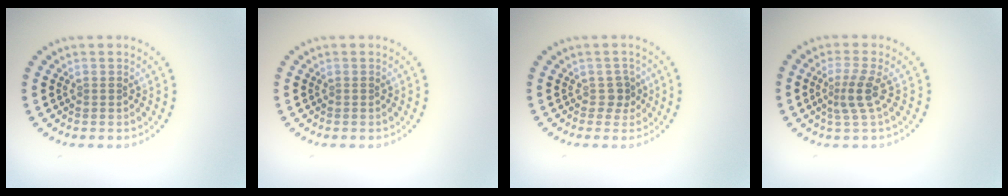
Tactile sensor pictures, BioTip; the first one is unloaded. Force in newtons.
{"total": 0.0}
{"total": 1.3, "press": 1.1, "slide": 0.8}
{"total": 2.4, "press": 1.7, "slide": 1.7}